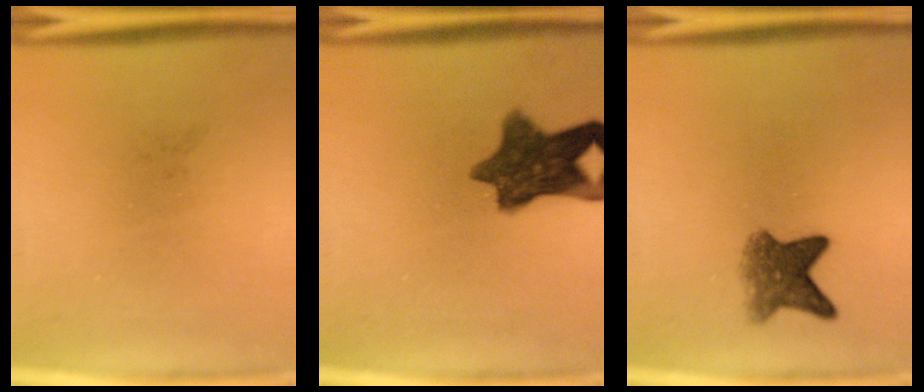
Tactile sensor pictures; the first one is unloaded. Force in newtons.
{"total": 10.1}
{"total": 5.2}